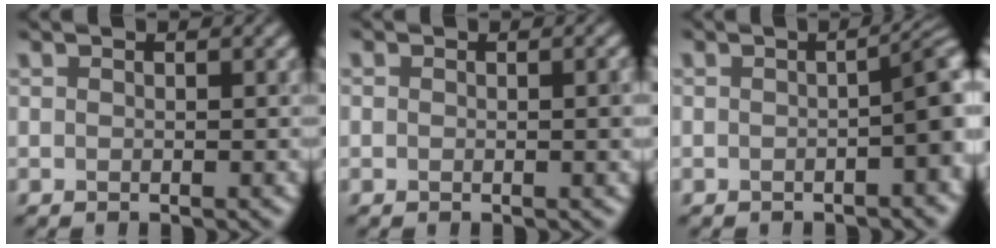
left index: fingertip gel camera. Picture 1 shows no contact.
{"total": 1.1, "force": [0.0, 0.5, 1.0], "torque": [-0.011, -0.002, 0.001]}
{"total": 4.0, "force": [-1.1, 1.1, 3.7], "torque": [-0.045, 0.010, -0.013]}